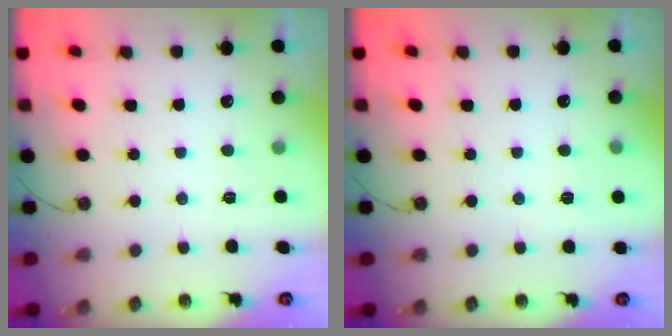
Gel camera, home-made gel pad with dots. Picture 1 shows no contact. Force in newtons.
{"total": 1.5, "press": 1.4, "slide": 0.4}